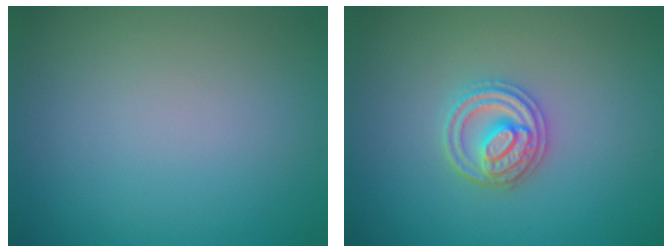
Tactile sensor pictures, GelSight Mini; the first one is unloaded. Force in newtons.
{"total": 2.8, "press": 2.8, "slide": 0.4}